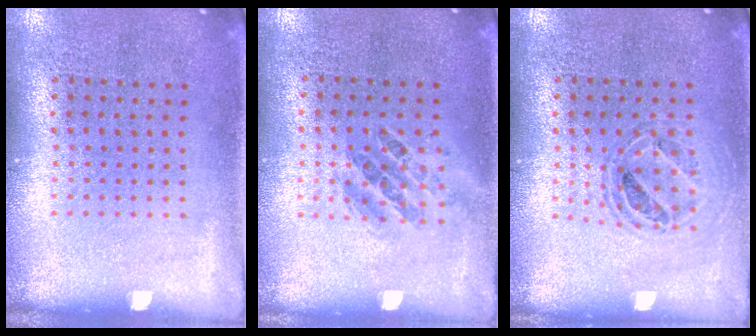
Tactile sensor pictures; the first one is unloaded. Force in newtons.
{"total": 1.0, "press": 0.9, "slide": 0.4}
{"total": 0.7, "press": 0.7, "slide": 0.1}